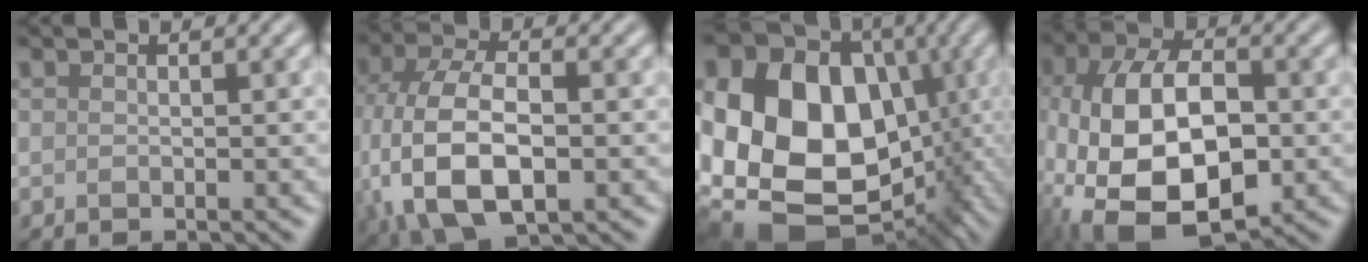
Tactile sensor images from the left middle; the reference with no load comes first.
{"total": 11.4, "force": [-1.8, 6.3, 9.3], "torque": [-0.211, -0.012, -0.029]}
{"total": 20.0, "force": [-1.5, 15.4, 12.7], "torque": [-0.217, 0.001, -0.031]}
{"total": 13.0, "force": [-3.0, 7.5, 10.1], "torque": [-0.210, -0.017, -0.053]}